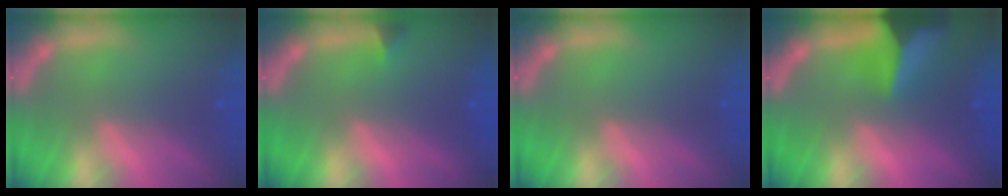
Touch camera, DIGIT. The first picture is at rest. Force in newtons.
{"total": 0.9}
{"total": 0.0}
{"total": 8.9}